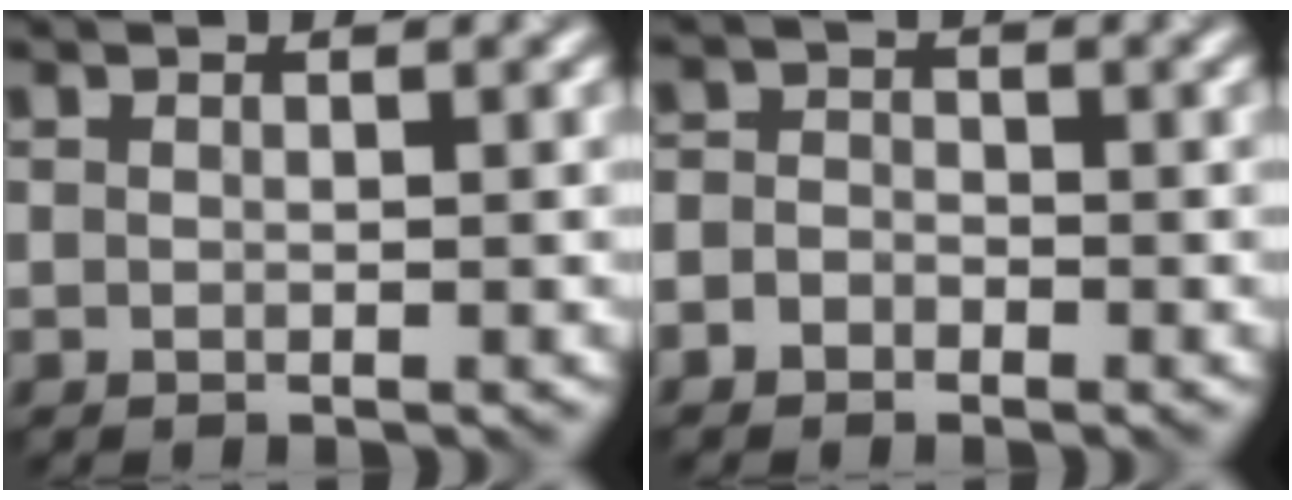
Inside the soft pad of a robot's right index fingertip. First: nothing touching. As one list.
[{"total": 2.2, "force": [-1.1, 1.8, 0.6], "torque": [0.011, 0.007, -0.027]}]